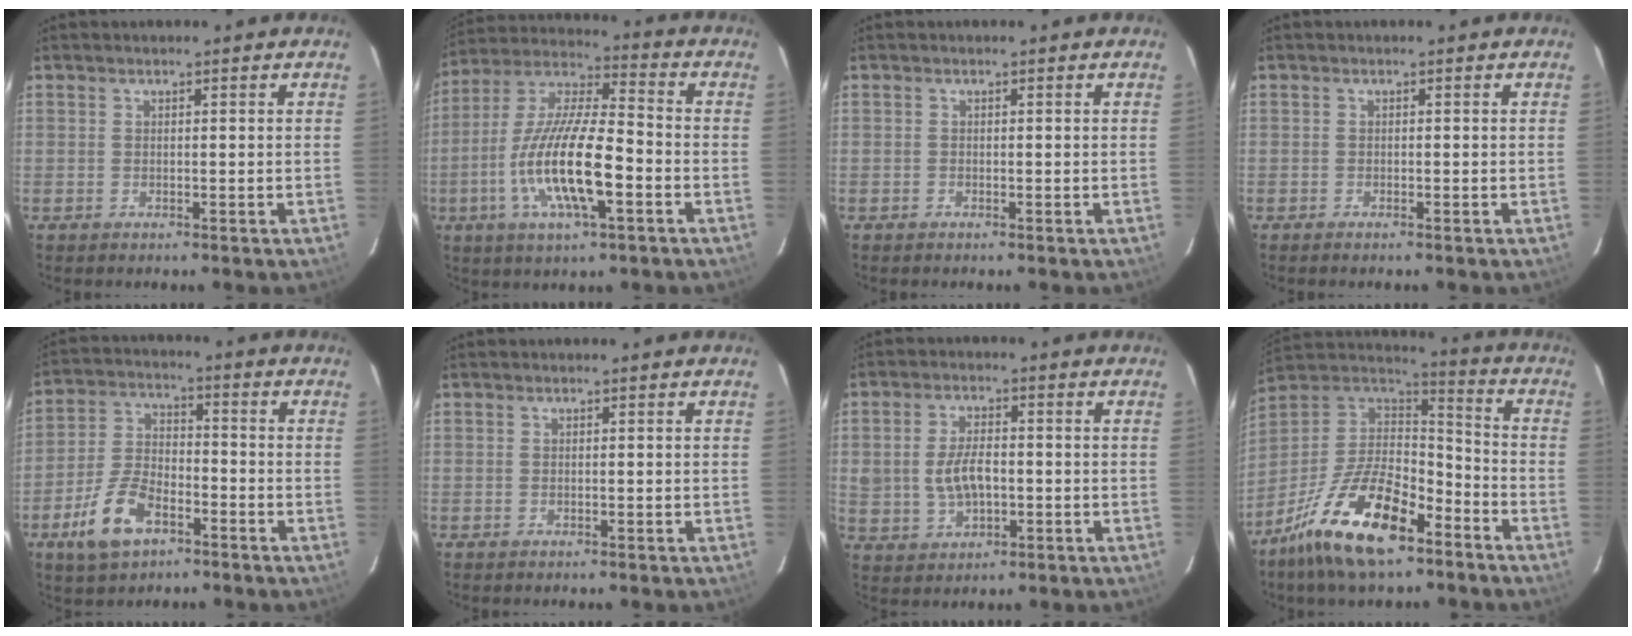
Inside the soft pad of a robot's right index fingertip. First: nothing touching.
{"total": 17.1, "force": [-5.3, 4.6, 15.6], "torque": [-0.311, -0.012, -0.105]}
{"total": 0.0}
{"total": 0.6, "force": [-0.5, 0.1, 0.2], "torque": [-0.005, -0.001, -0.011]}
{"total": 11.1, "force": [-6.2, 5.7, 7.3], "torque": [-0.161, 0.005, -0.113]}
{"total": 0.0}
{"total": 7.2, "force": [-0.5, 4.4, 5.8], "torque": [-0.119, 0.003, 0.002]}
{"total": 20.9, "force": [-12.6, 8.5, 14.4], "torque": [-0.284, -0.008, -0.227]}